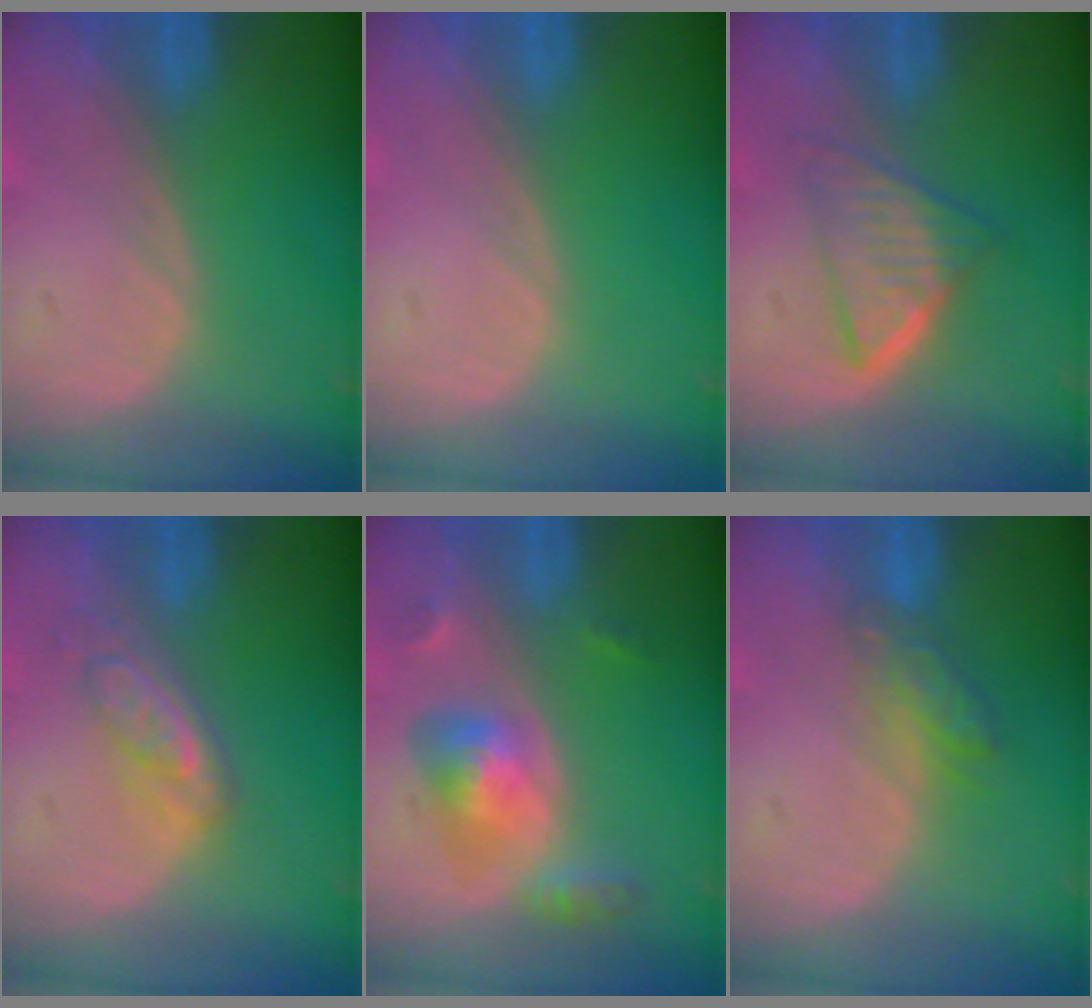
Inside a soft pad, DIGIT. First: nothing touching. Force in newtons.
{"total": 0.0}
{"total": 6.5, "press": 5.5, "slide": 3.5}
{"total": 5.0, "press": 4.6, "slide": 2.0}
{"total": 5.9, "press": 5.6, "slide": 1.8}
{"total": 4.4, "press": 4.0, "slide": 1.8}